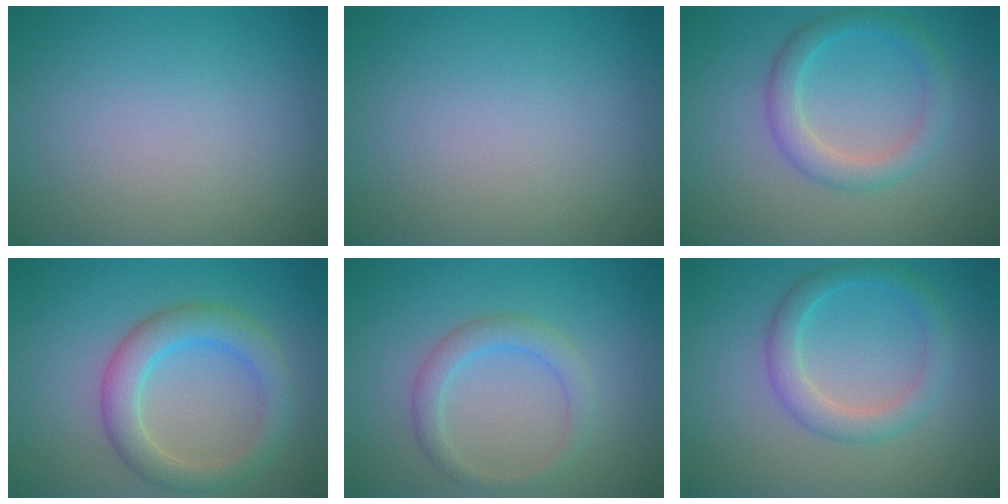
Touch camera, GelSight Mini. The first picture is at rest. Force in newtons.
{"total": 0.0}
{"total": 3.0, "press": 3.0, "slide": 0.1}
{"total": 4.4, "press": 4.4, "slide": 0.1}
{"total": 2.5, "press": 2.5, "slide": 0.1}
{"total": 3.0, "press": 3.0, "slide": 0.1}